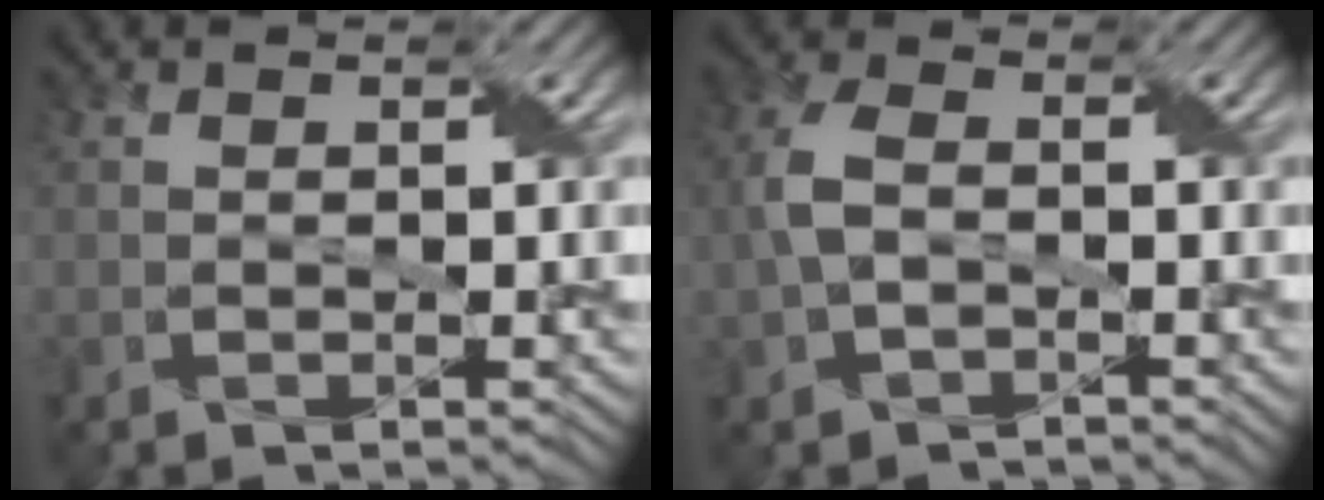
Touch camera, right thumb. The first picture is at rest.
{"total": 4.6, "force": [-0.7, 2.9, 3.4], "torque": [-0.093, 0.007, -0.019]}